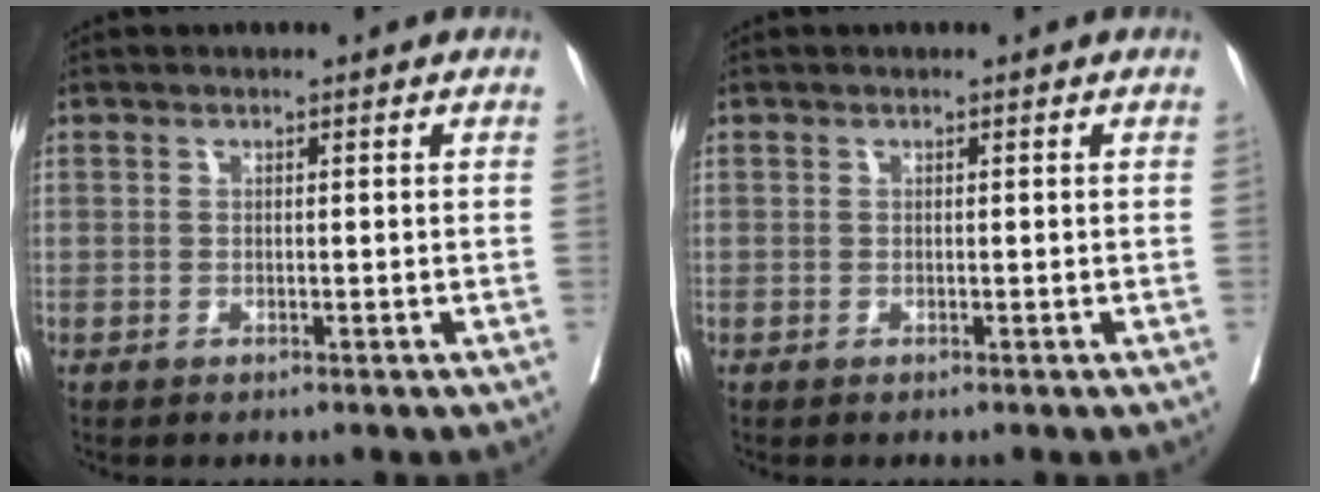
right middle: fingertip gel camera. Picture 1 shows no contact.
{"total": 0.0}